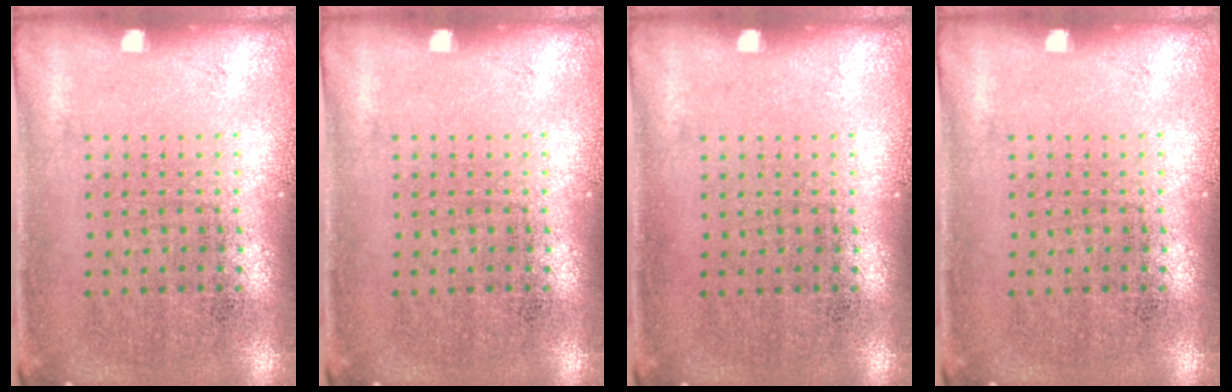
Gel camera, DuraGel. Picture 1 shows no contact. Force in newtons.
{"total": 0.0}
{"total": 0.0}
{"total": 0.0}